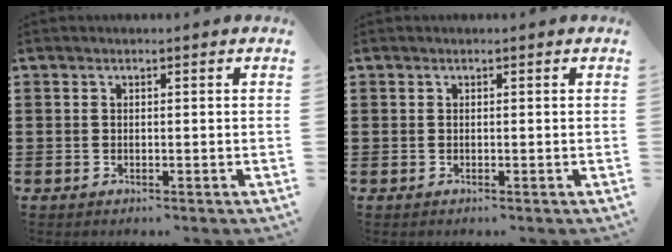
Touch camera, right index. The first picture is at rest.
{"total": 0.0}